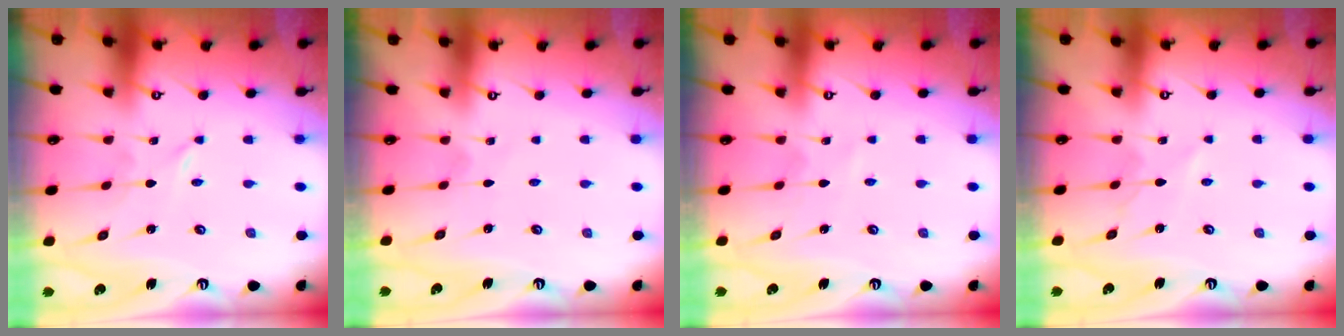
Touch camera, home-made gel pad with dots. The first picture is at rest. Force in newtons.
{"total": 2.6, "press": 2.6, "slide": 0.3}
{"total": 3.0, "press": 3.0, "slide": 0.3}
{"total": 3.9, "press": 3.9, "slide": 0.4}